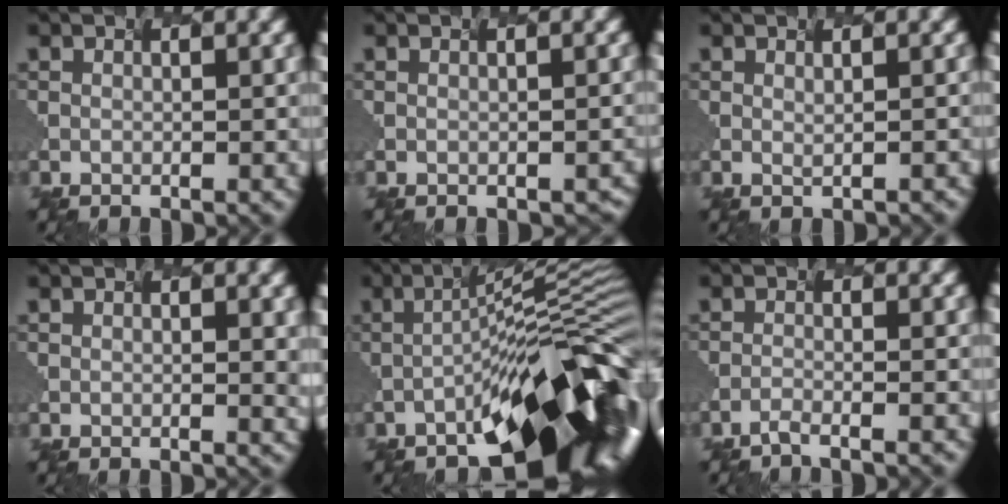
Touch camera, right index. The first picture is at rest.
{"total": 1.5, "force": [-0.2, 0.9, 1.2], "torque": [-0.001, 0.001, 0.014]}
{"total": 0.5, "force": [0.4, 0.2, 0.3], "torque": [-0.003, 0.000, 0.009]}
{"total": 0.7, "force": [0.1, 0.0, 0.7], "torque": [-0.008, 0.001, 0.006]}
{"total": 15.7, "force": [-6.6, 4.6, 13.4], "torque": [-0.167, 0.012, -0.105]}
{"total": 2.3, "force": [-2.1, 0.0, 0.7], "torque": [0.001, 0.006, -0.045]}